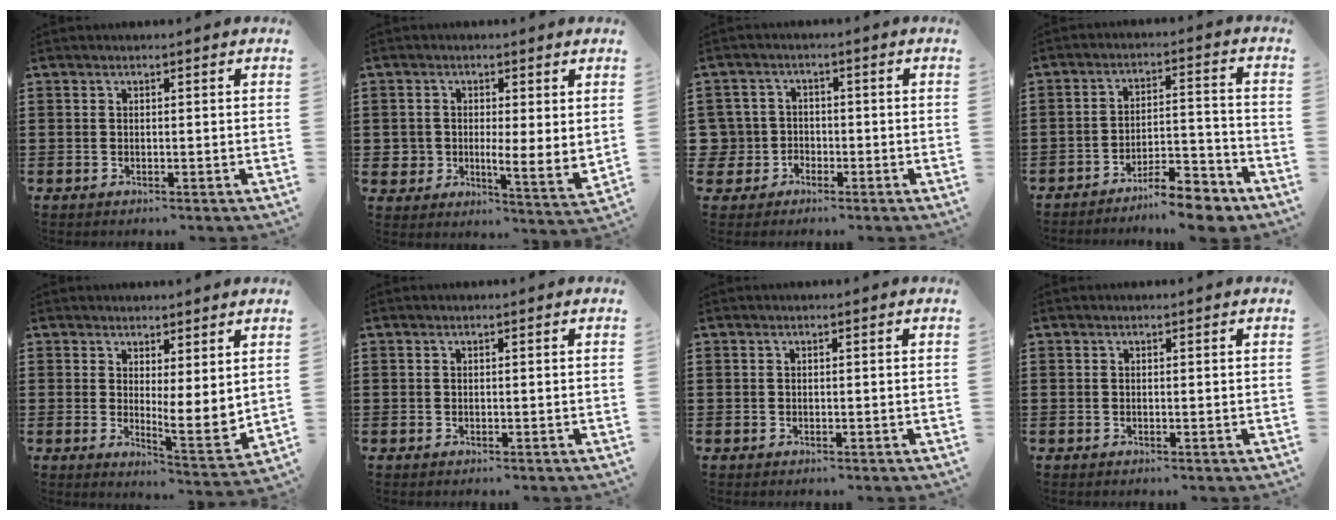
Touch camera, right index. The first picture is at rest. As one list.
[{"total": 3.7, "force": [1.7, 2.9, 1.4], "torque": [-0.038, -0.004, 0.029]}, {"total": 4.1, "force": [-1.3, 3.8, 0.5], "torque": [-0.040, 0.004, -0.034]}, {"total": 8.1, "force": [-7.5, 1.2, 2.9], "torque": [-0.035, 0.024, -0.141]}, {"total": 4.6, "force": [3.2, 1.2, 3.1], "torque": [-0.054, -0.027, 0.057]}, {"total": 0.0}, {"total": 0.0}, {"total": 0.0}]